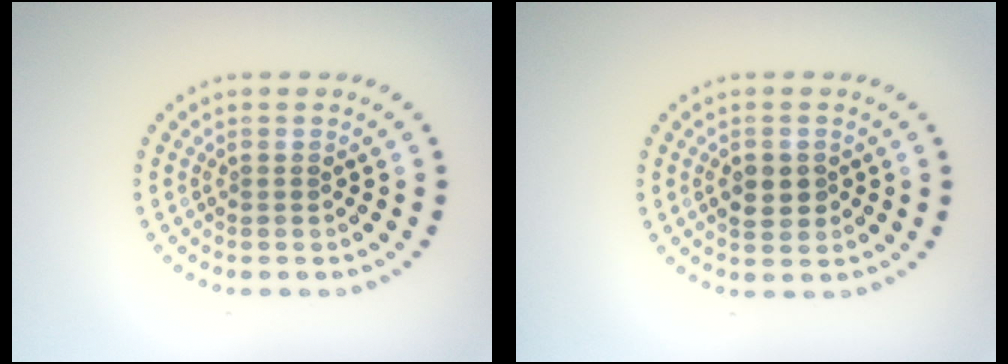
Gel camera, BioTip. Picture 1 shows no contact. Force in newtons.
{"total": 2.5, "press": 2.5, "slide": 0.2}